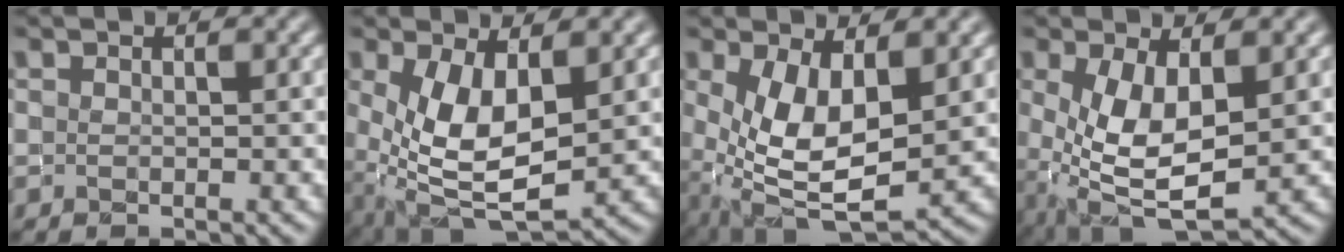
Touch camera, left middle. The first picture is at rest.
{"total": 7.8, "force": [0.7, 4.1, 6.7], "torque": [-0.148, -0.009, 0.022]}
{"total": 7.9, "force": [0.6, 4.0, 6.8], "torque": [-0.150, -0.011, 0.019]}
{"total": 7.1, "force": [0.0, 3.3, 6.3], "torque": [-0.137, -0.006, 0.004]}